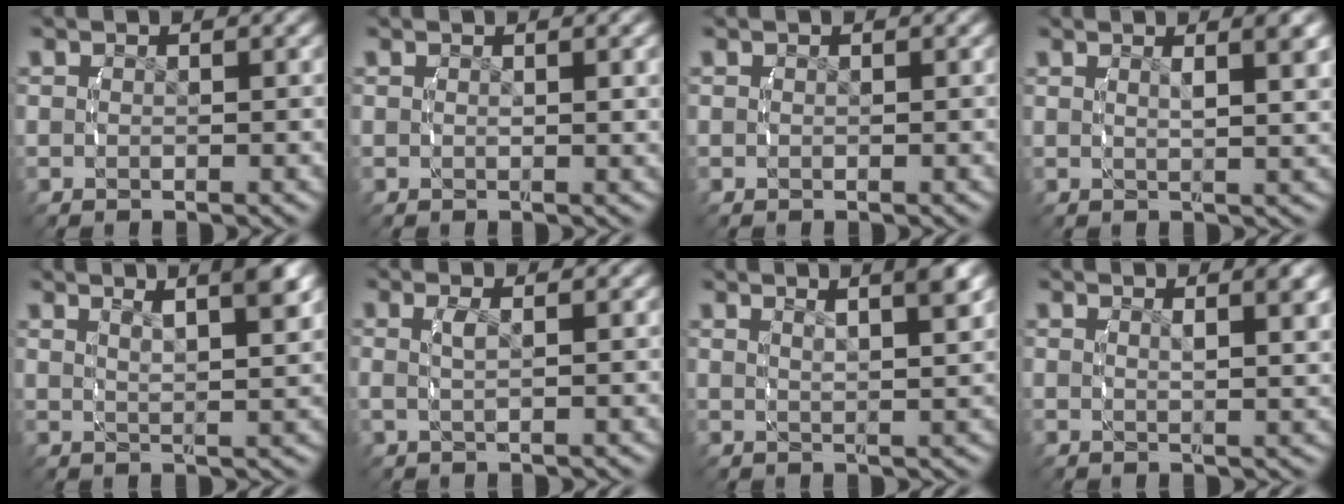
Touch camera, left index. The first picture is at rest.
{"total": 0.9, "force": [0.4, -0.3, 0.8], "torque": [-0.012, -0.003, 0.011]}
{"total": 0.0}
{"total": 3.1, "force": [1.6, 0.0, 2.7], "torque": [-0.028, 0.000, 0.032]}
{"total": 5.6, "force": [3.0, 1.2, 4.6], "torque": [-0.052, 0.008, 0.050]}
{"total": 1.4, "force": [0.4, 0.0, 1.4], "torque": [-0.031, 0.000, 0.010]}
{"total": 4.7, "force": [2.7, 0.7, 3.7], "torque": [-0.039, 0.009, 0.046]}
{"total": 2.6, "force": [1.5, -0.2, 2.2], "torque": [-0.021, -0.002, 0.030]}